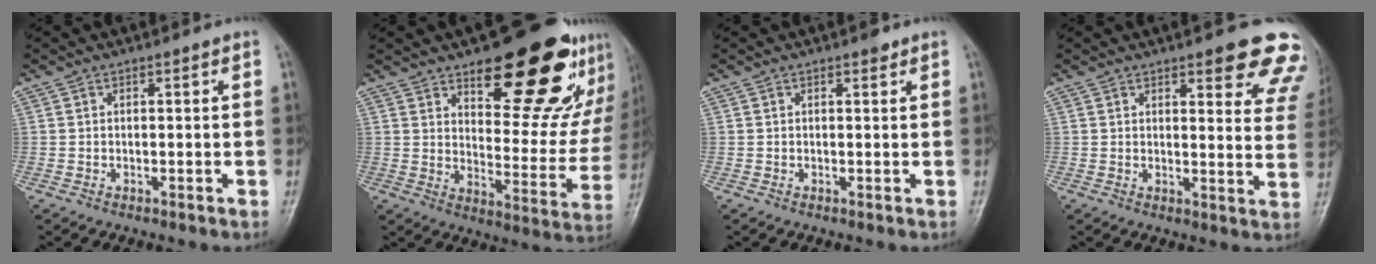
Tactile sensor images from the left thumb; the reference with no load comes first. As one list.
[{"total": 22.7, "force": [14.4, 8.6, 15.3], "torque": [-0.152, -0.080, 0.206]}, {"total": 1.0, "force": [0.7, 0.4, 0.6], "torque": [-0.004, -0.002, 0.007]}, {"total": 14.2, "force": [10.0, 4.4, 9.0], "torque": [-0.060, -0.043, 0.097]}]